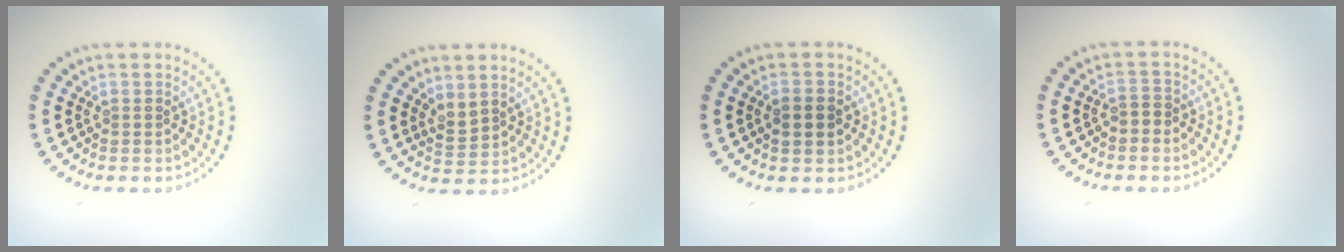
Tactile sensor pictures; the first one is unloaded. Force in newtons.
{"total": 1.7, "press": 1.4, "slide": 1.0}
{"total": 2.1, "press": 2.1, "slide": 0.1}
{"total": 1.1, "press": 0.9, "slide": 0.5}